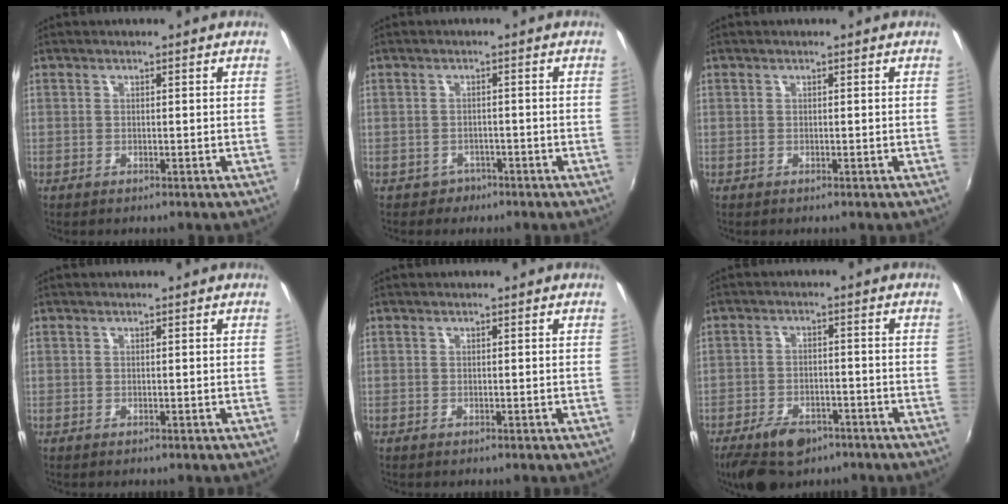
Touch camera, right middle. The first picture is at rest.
{"total": 2.3, "force": [-1.3, 1.9, 0.0], "torque": [-0.006, 0.004, -0.017]}
{"total": 0.0}
{"total": 0.0}
{"total": 0.0}
{"total": 10.7, "force": [-7.4, 5.4, 5.5], "torque": [-0.133, -0.014, -0.119]}